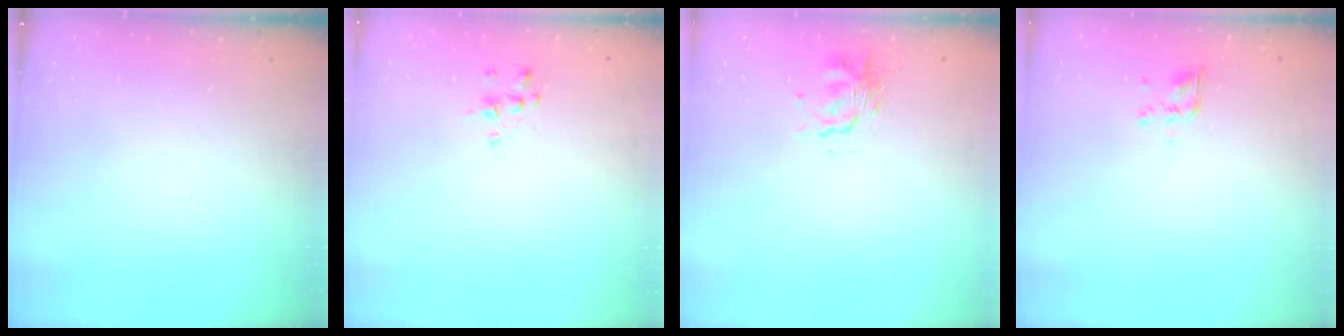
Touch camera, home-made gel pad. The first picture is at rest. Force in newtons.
{"total": 1.2, "press": 1.1, "slide": 0.5}
{"total": 2.8, "press": 2.7, "slide": 0.7}
{"total": 3.1, "press": 3.0, "slide": 1.0}